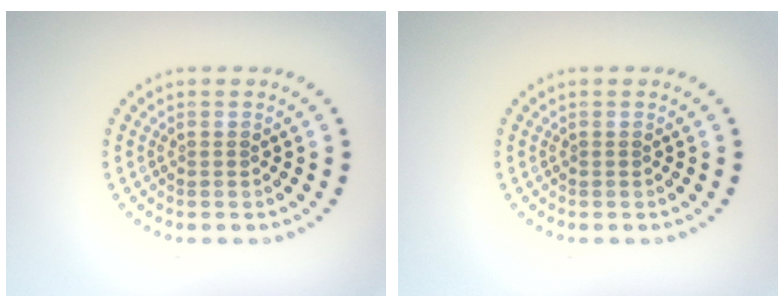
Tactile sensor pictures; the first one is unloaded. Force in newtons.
{"total": 0.0}